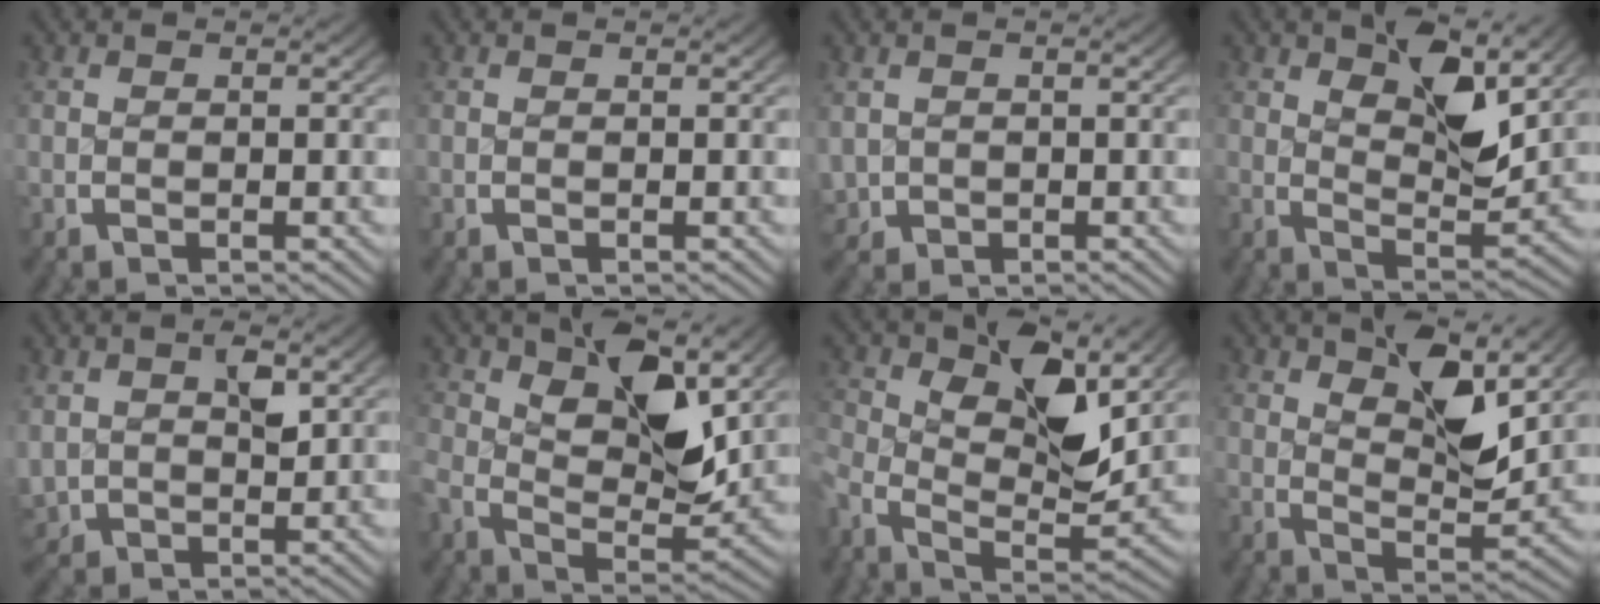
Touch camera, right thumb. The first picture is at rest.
{"total": 0.0}
{"total": 2.7, "force": [-0.1, 2.6, 0.9], "torque": [-0.035, -0.018, 0.010]}
{"total": 6.1, "force": [2.1, 2.5, 5.1], "torque": [-0.100, -0.019, 0.041]}
{"total": 3.4, "force": [1.0, 2.7, 1.8], "torque": [-0.052, -0.013, 0.036]}
{"total": 8.5, "force": [1.7, 4.6, 7.0], "torque": [-0.142, -0.024, 0.036]}
{"total": 8.4, "force": [0.8, 4.5, 7.0], "torque": [-0.147, -0.028, 0.018]}
{"total": 6.3, "force": [2.4, 2.4, 5.3], "torque": [-0.103, -0.019, 0.047]}